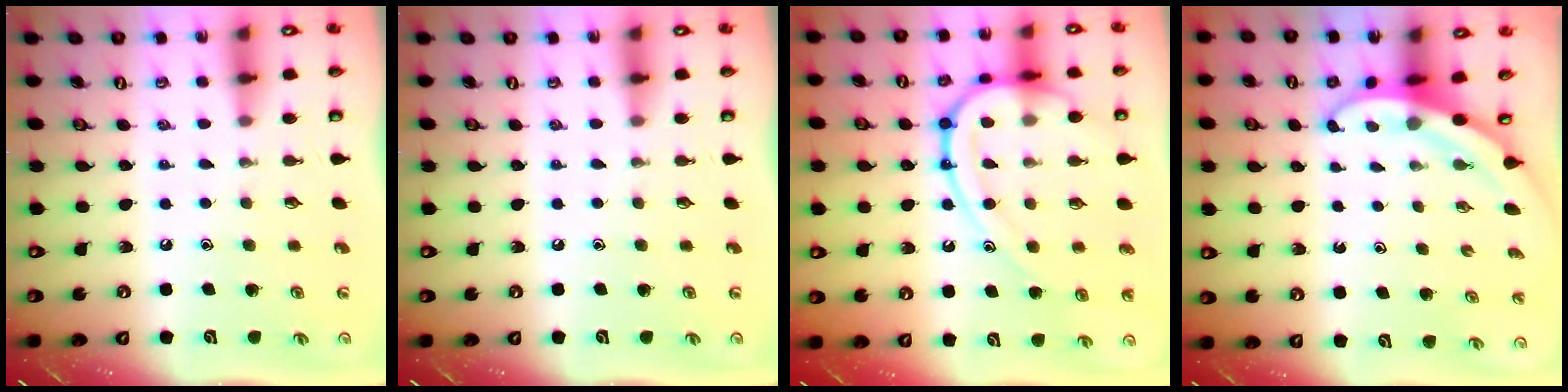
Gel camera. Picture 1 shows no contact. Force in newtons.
{"total": 0.0}
{"total": 15.8, "press": 15.7, "slide": 1.3}
{"total": 3.4, "press": 3.4, "slide": 0.1}